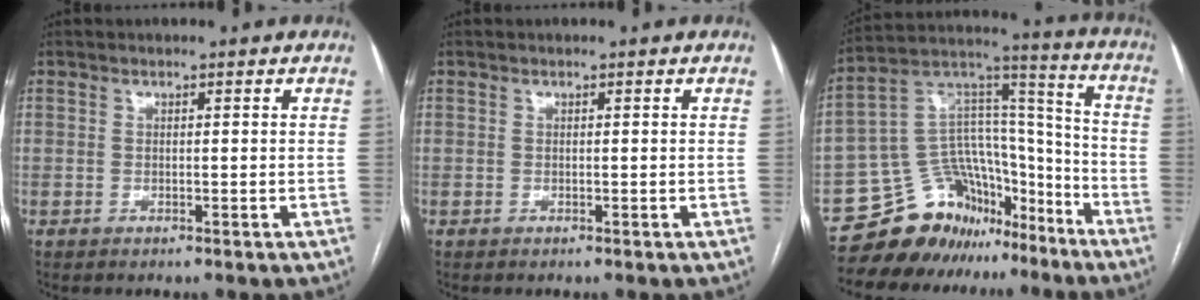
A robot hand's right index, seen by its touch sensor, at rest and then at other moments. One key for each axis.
{"total": 0.0}
{"total": 16.3, "fx": -12.8, "fy": 9.4, "fz": 3.9, "tx": -0.058, "ty": 0.095, "tz": -0.208}